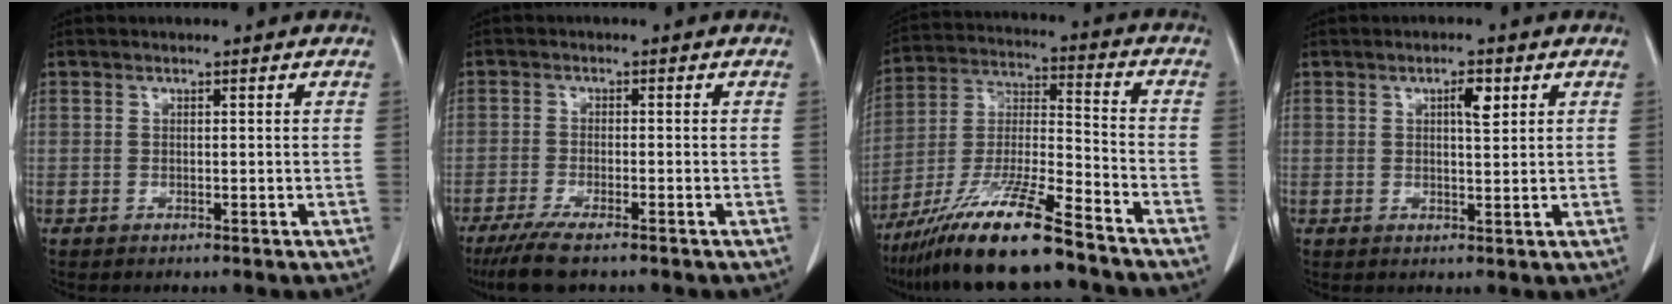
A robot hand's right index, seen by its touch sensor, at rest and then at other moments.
{"total": 6.7, "force": [-5.1, 0.8, 4.3], "torque": [-0.075, -0.016, -0.081]}
{"total": 16.2, "force": [-12.3, 0.6, 10.5], "torque": [-0.217, -0.028, -0.226]}
{"total": 3.0, "force": [1.2, 0.7, 2.6], "torque": [-0.044, -0.001, 0.019]}